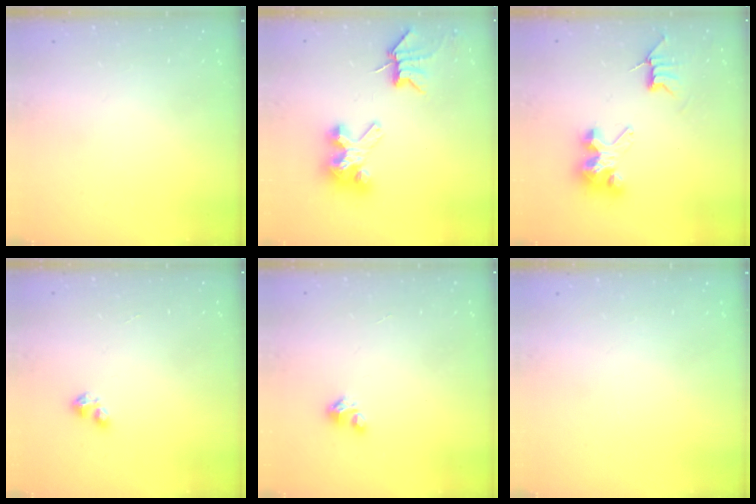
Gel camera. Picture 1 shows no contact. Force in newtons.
{"total": 8.1, "press": 8.1, "slide": 0.6}
{"total": 8.3, "press": 8.3, "slide": 0.5}
{"total": 2.4, "press": 2.4, "slide": 0.4}
{"total": 1.6, "press": 1.6, "slide": 0.1}
{"total": 0.0}